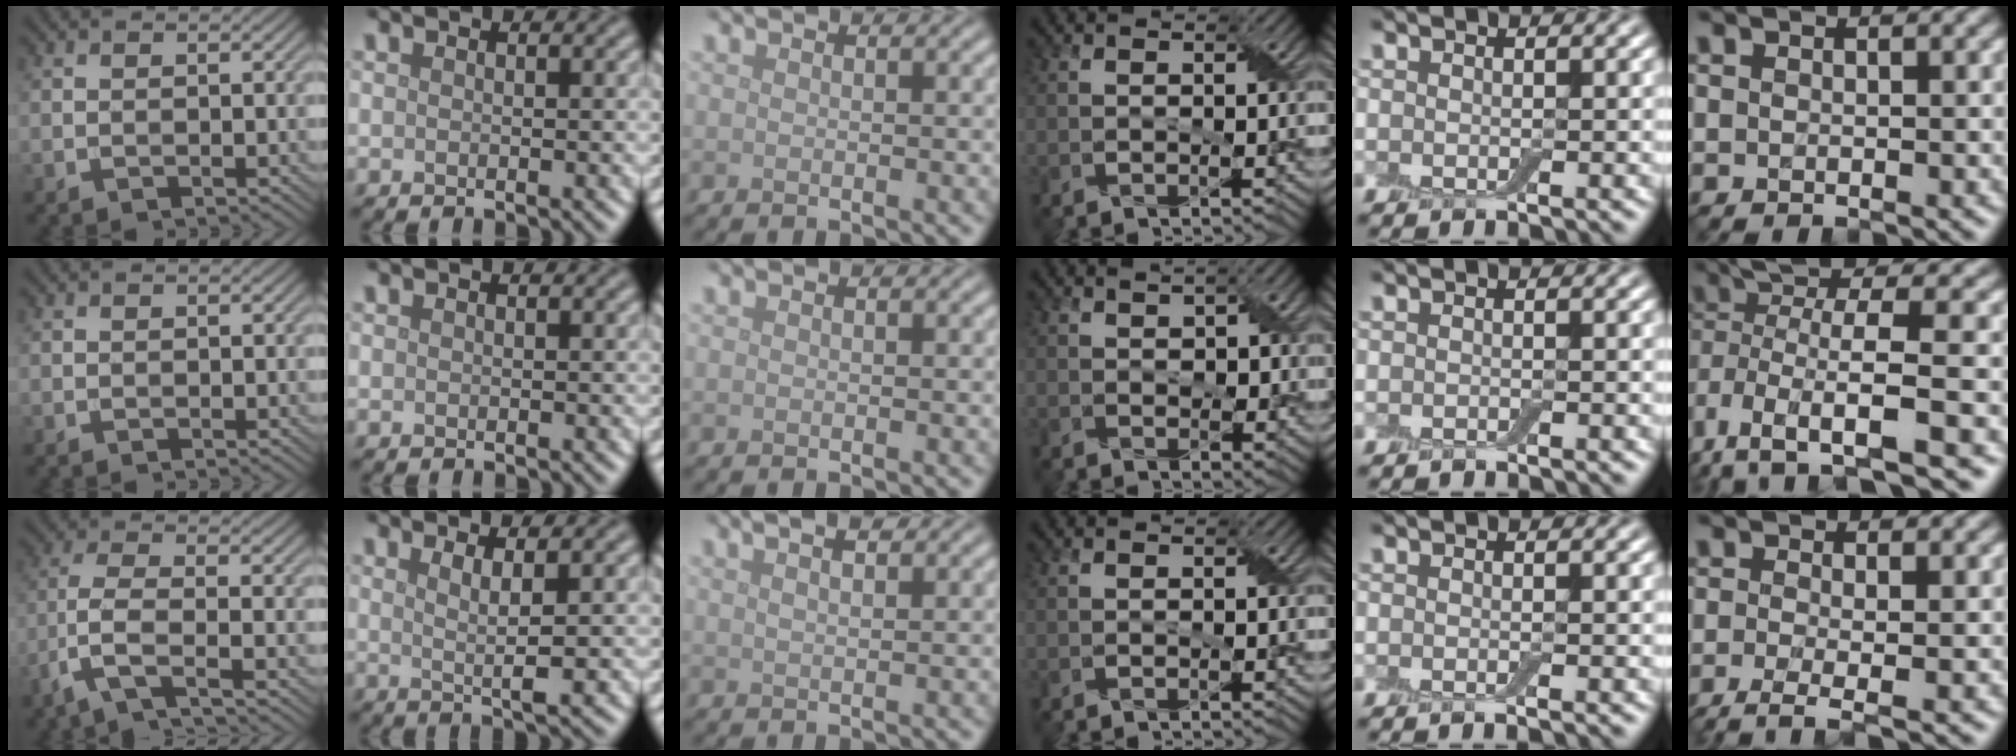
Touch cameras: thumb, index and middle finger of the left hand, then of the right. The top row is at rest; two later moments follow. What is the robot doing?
{"motion": "peel", "object": "bubble wrap"}